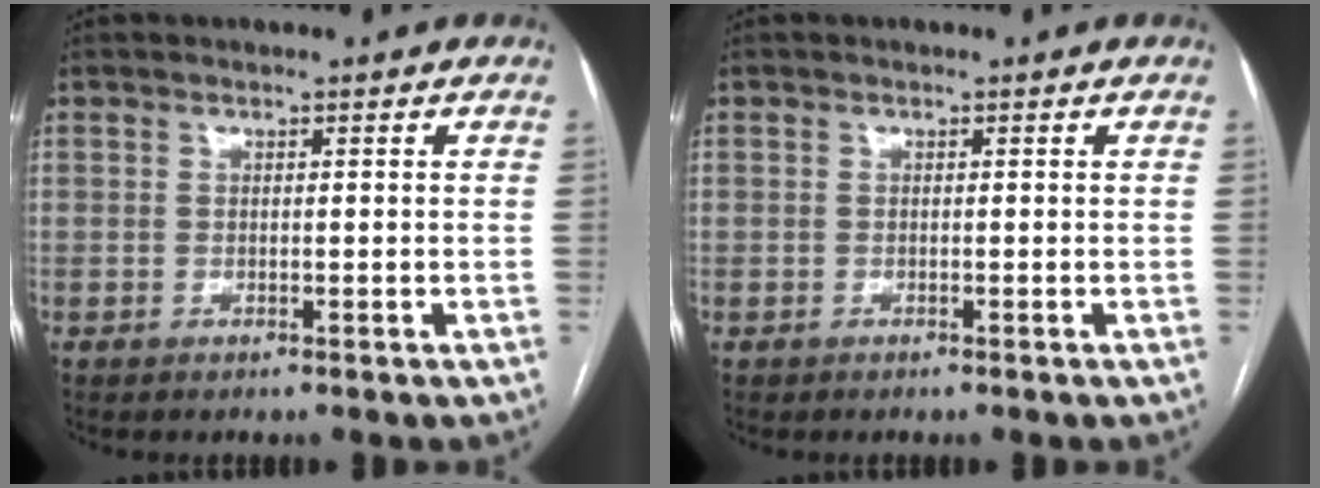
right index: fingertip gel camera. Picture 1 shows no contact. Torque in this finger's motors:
{"motor_torque": [-0.17, 0.09, -0.66, -0.14]}